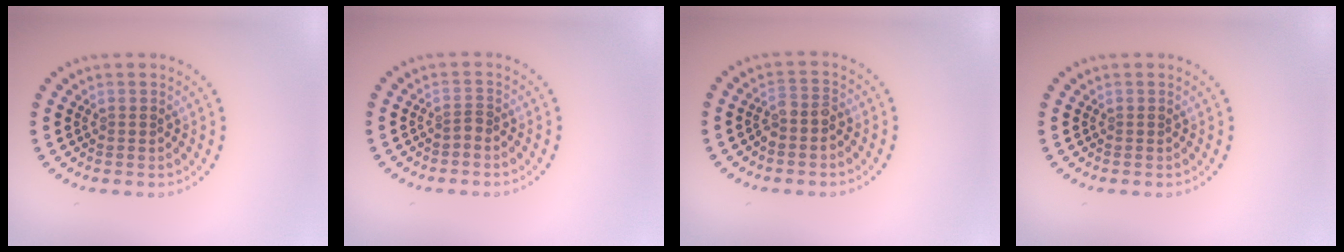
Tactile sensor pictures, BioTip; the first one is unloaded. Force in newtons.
{"total": 0.5, "press": 0.2, "slide": 0.5}
{"total": 1.7, "press": 1.4, "slide": 0.9}
{"total": 0.0}